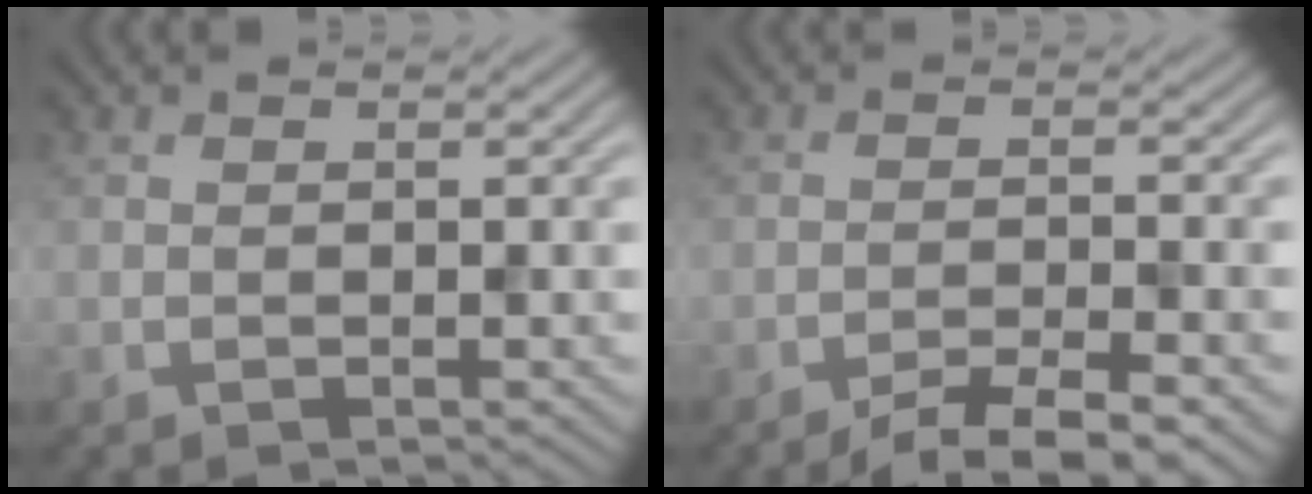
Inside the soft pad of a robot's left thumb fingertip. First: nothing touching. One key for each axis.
{"total": 5.3, "fx": -3.7, "fy": 0.7, "fz": 3.6, "tx": -0.056, "ty": 0.006, "tz": -0.065}